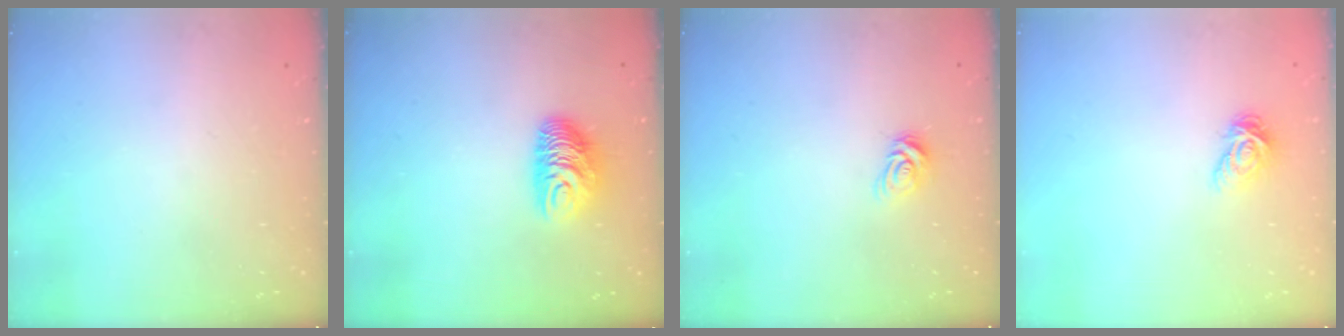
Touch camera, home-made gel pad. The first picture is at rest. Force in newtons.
{"total": 9.6, "press": 9.6, "slide": 1.0}
{"total": 6.7, "press": 6.7, "slide": 0.4}
{"total": 4.7, "press": 4.7, "slide": 0.0}